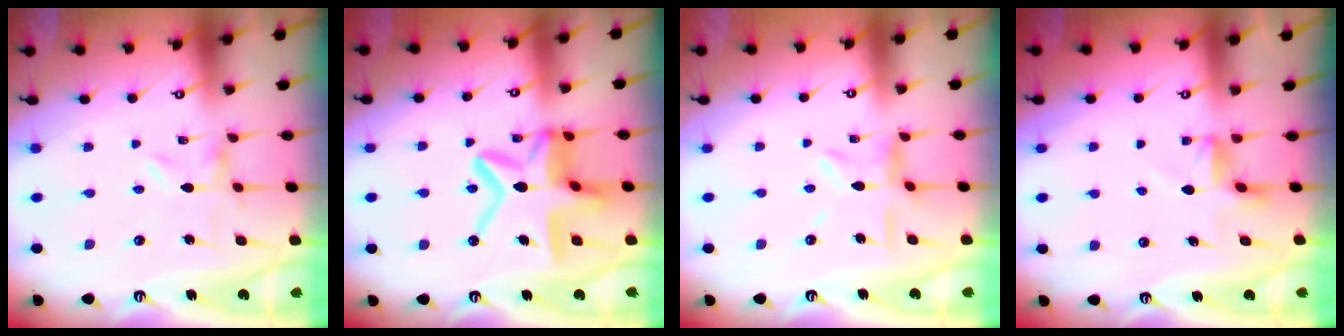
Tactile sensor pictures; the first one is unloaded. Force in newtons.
{"total": 17.3, "press": 17.2, "slide": 1.6}
{"total": 8.1, "press": 8.1, "slide": 0.7}
{"total": 3.6, "press": 3.2, "slide": 1.6}